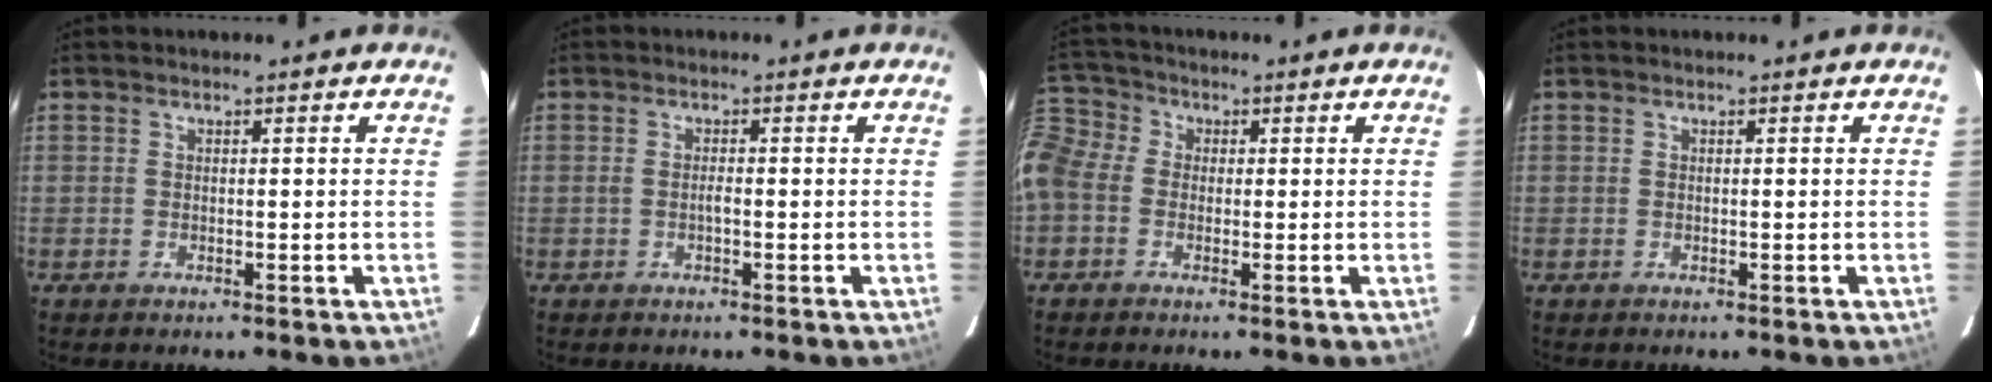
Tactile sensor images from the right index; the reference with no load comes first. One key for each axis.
{"total": 1.0, "fx": -0.4, "fy": 0.2, "fz": 0.9, "tx": -0.018, "ty": 0.003, "tz": -0.009}
{"total": 9.6, "fx": -2.1, "fy": 8.3, "fz": 4.4, "tx": -0.119, "ty": 0.019, "tz": -0.061}
{"total": 0.0}